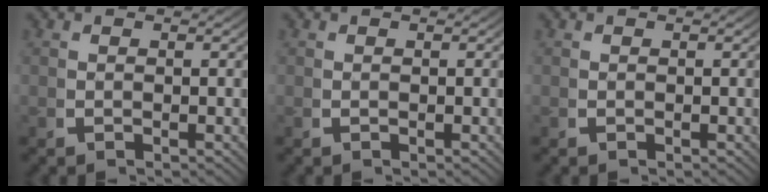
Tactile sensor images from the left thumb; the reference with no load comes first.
{"total": 0.0}
{"total": 0.0}